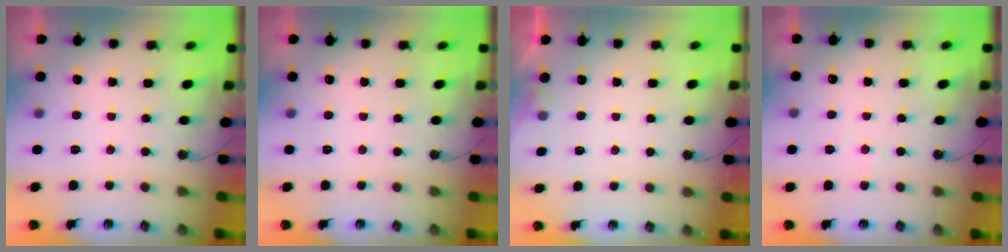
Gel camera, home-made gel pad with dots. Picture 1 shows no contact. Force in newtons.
{"total": 0.0}
{"total": 4.9, "press": 4.8, "slide": 0.7}
{"total": 4.5, "press": 4.4, "slide": 0.7}